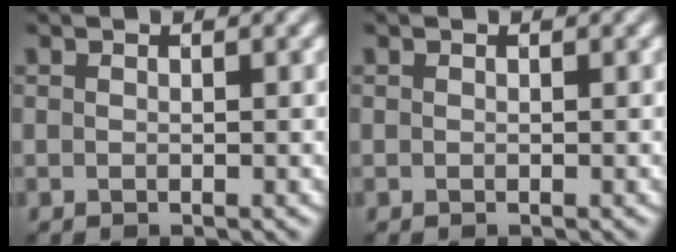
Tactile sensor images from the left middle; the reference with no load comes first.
{"total": 0.0}